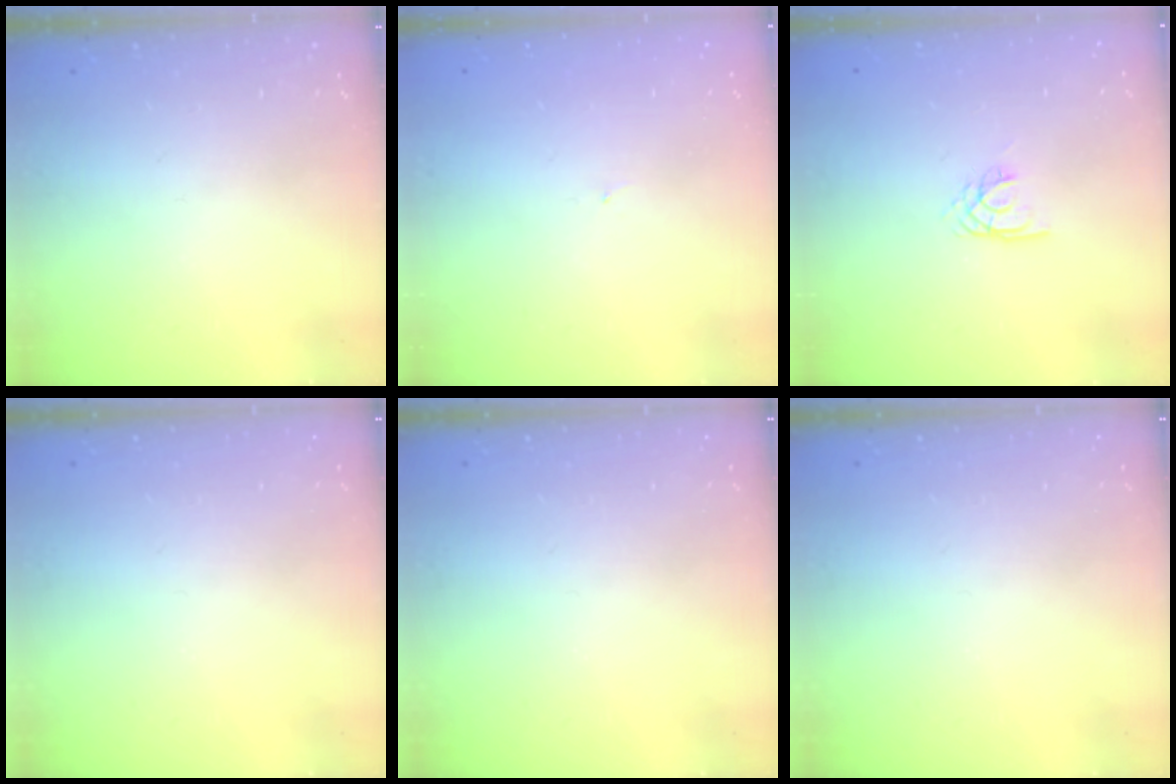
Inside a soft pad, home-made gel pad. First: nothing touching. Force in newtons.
{"total": 0.8, "press": 0.8, "slide": 0.1}
{"total": 2.1, "press": 2.1, "slide": 0.4}
{"total": 0.0}
{"total": 0.0}
{"total": 0.0}